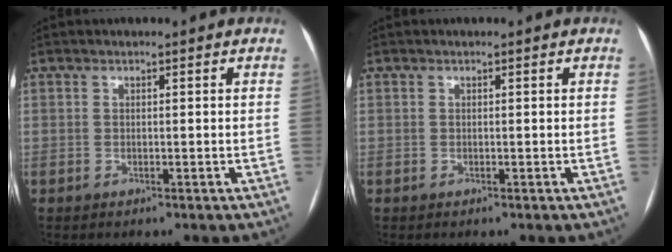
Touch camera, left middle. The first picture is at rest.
{"total": 0.0}